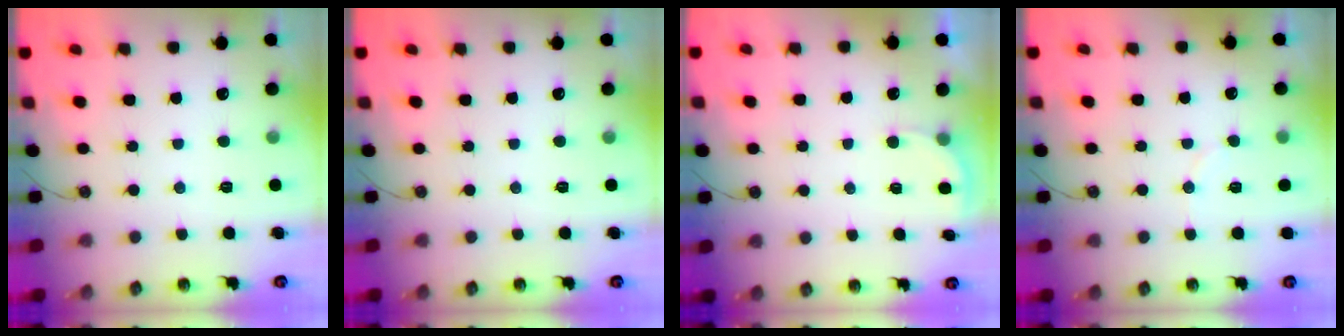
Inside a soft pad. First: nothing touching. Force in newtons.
{"total": 0.0}
{"total": 2.3, "press": 2.3, "slide": 0.5}
{"total": 5.3, "press": 5.2, "slide": 1.1}